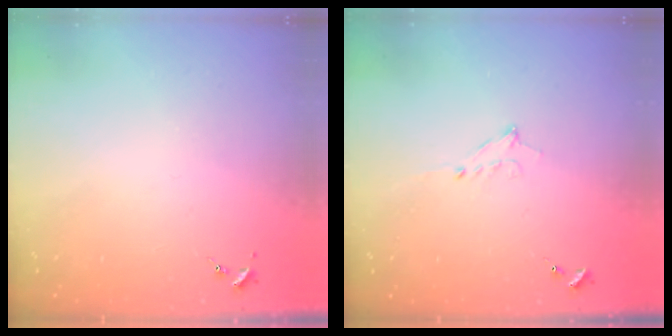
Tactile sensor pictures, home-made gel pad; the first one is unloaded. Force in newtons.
{"total": 5.2, "press": 5.2, "slide": 0.3}